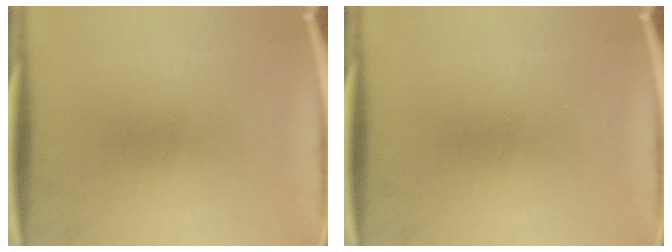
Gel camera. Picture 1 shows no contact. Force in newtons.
{"total": 0.0}